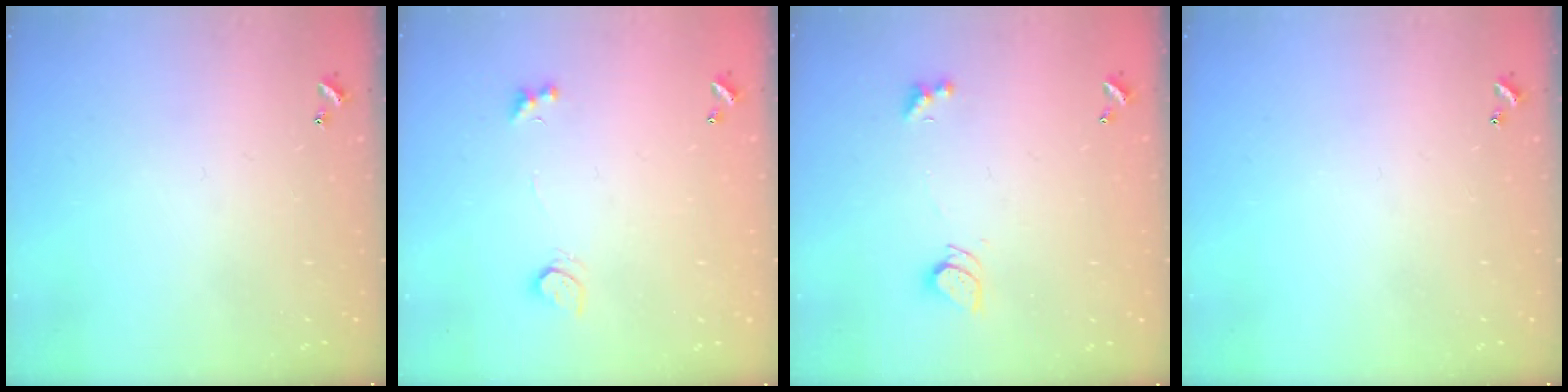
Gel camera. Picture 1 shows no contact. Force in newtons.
{"total": 2.6, "press": 2.4, "slide": 1.2}
{"total": 3.6, "press": 3.5, "slide": 0.7}
{"total": 0.0}